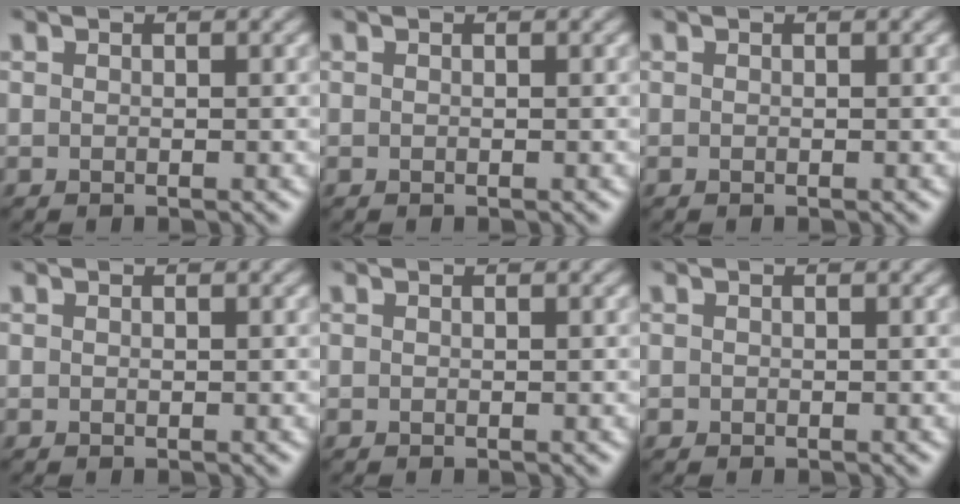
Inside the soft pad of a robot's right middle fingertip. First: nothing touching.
{"total": 0.0}
{"total": 0.0}
{"total": 0.0}
{"total": 0.0}
{"total": 0.0}